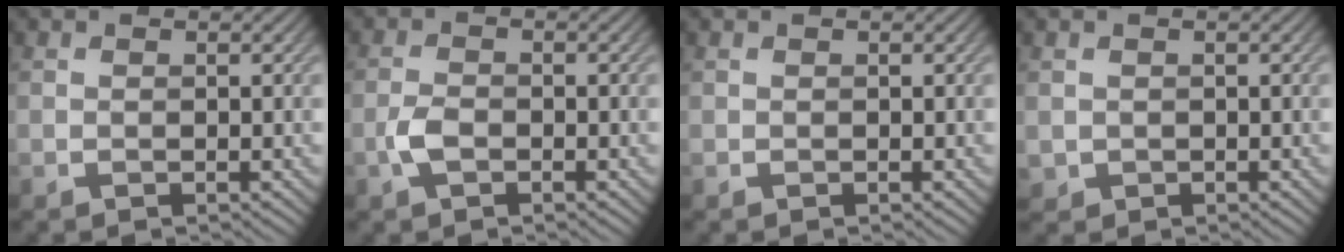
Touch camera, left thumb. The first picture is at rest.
{"total": 2.5, "force": [-1.2, 1.3, 1.8], "torque": [-0.041, 0.000, -0.028]}
{"total": 0.0}
{"total": 1.0, "force": [0.2, 1.0, 0.1], "torque": [-0.006, -0.007, 0.005]}